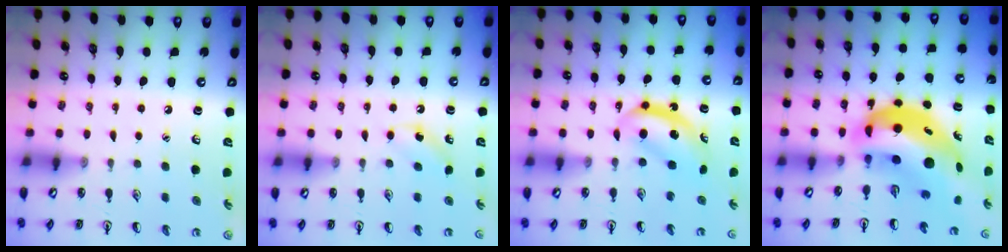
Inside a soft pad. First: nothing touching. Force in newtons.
{"total": 2.6, "press": 2.4, "slide": 0.8}
{"total": 5.5, "press": 5.5, "slide": 0.7}
{"total": 13.0, "press": 12.5, "slide": 3.5}